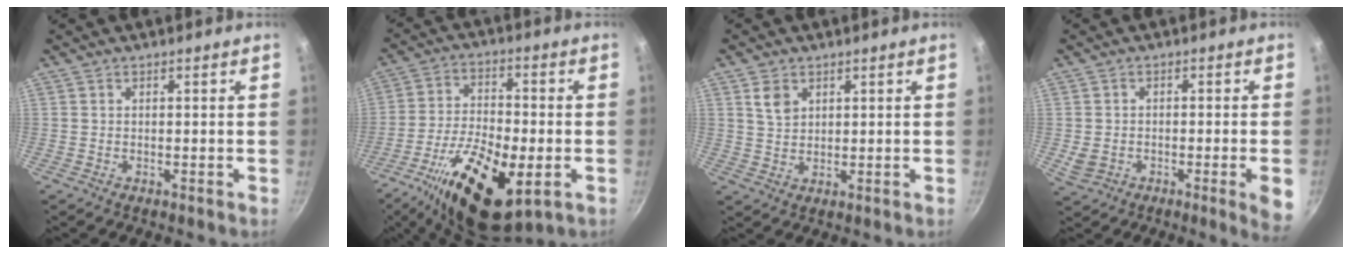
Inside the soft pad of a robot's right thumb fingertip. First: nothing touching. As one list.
[{"total": 19.1, "force": [-7.1, 8.0, 15.9], "torque": [-0.276, 0.012, -0.119]}, {"total": 4.2, "force": [1.9, 3.0, 2.2], "torque": [-0.028, -0.004, 0.041]}, {"total": 7.4, "force": [-1.8, 2.3, 6.8], "torque": [-0.102, 0.002, -0.020]}]